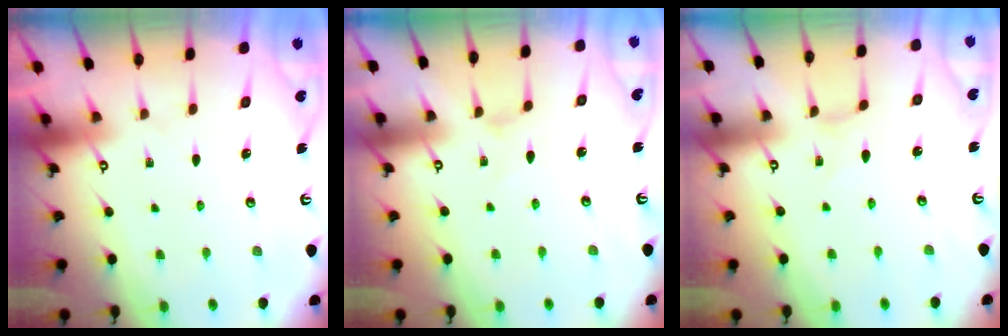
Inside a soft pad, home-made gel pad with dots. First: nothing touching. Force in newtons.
{"total": 0.0}
{"total": 0.0}